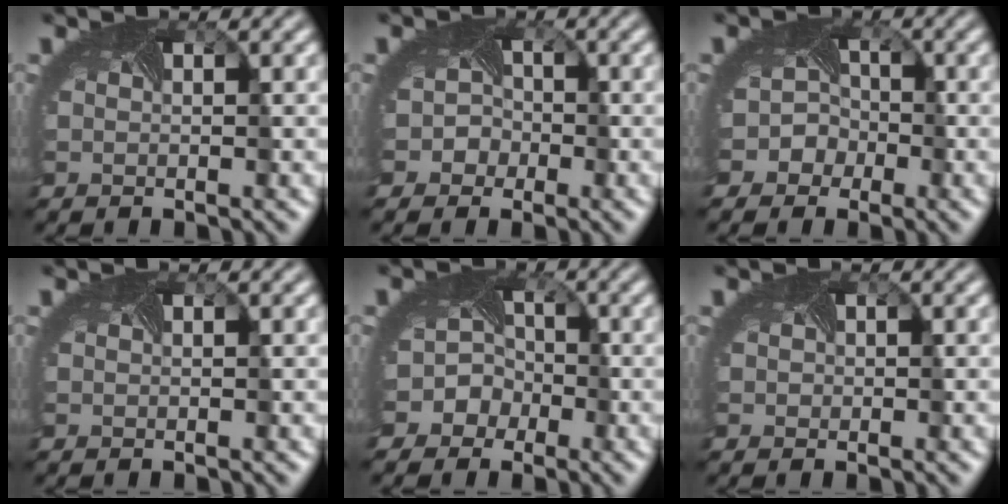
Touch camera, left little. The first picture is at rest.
{"total": 3.2, "force": [-1.4, 2.8, 0.7], "torque": [0.013, 0.010, -0.027]}
{"total": 4.5, "force": [-2.1, 3.8, 0.9], "torque": [0.008, 0.008, -0.050]}
{"total": 0.0}
{"total": 6.1, "force": [-2.9, 5.2, 1.2], "torque": [-0.008, 0.003, -0.070]}
{"total": 0.7, "force": [0.1, 0.7, 0.2], "torque": [0.004, -0.001, -0.005]}